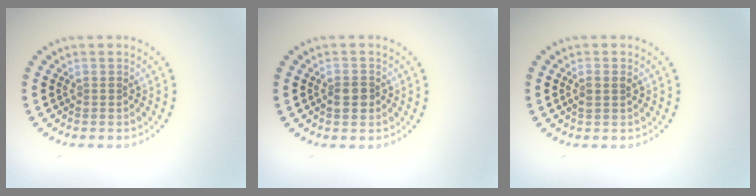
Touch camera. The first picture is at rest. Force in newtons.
{"total": 1.8, "press": 1.7, "slide": 0.7}
{"total": 1.1, "press": 1.1, "slide": 0.2}